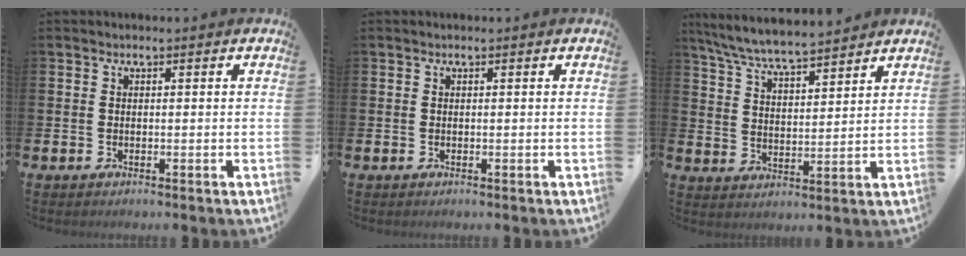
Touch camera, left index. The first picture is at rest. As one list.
[{"total": 0.0}, {"total": 6.7, "force": [6.4, 0.3, 1.7], "torque": [-0.062, -0.036, 0.115]}]